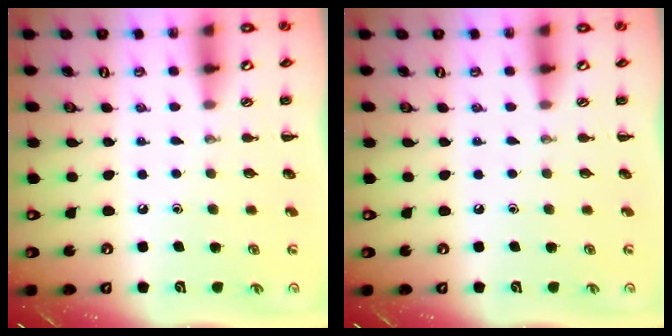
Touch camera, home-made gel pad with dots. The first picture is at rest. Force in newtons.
{"total": 0.0}